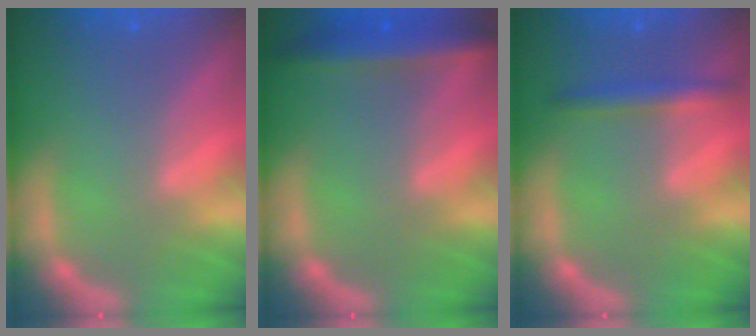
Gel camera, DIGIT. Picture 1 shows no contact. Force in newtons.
{"total": 4.5}
{"total": 2.4}